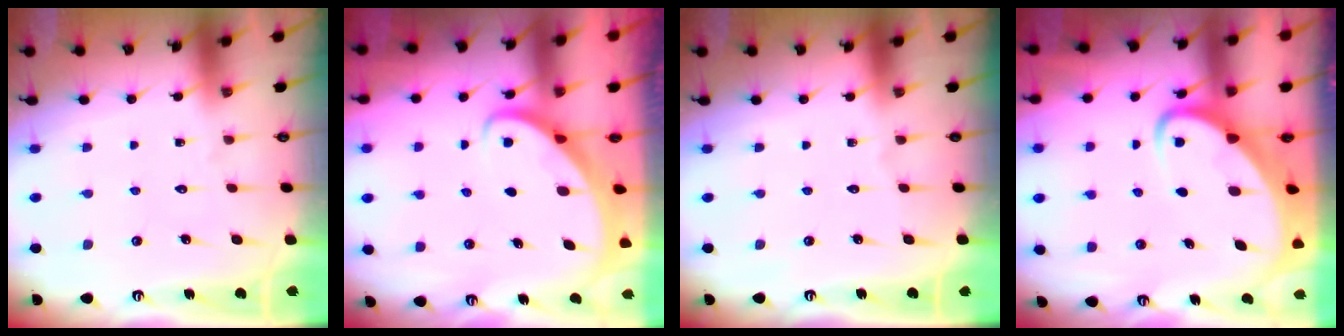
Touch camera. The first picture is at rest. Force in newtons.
{"total": 2.2, "press": 2.2, "slide": 0.3}
{"total": 0.0}
{"total": 5.7, "press": 5.6, "slide": 0.6}